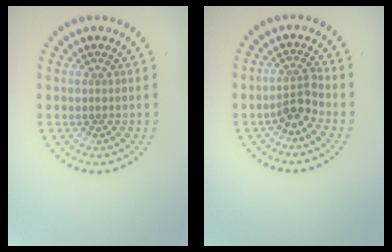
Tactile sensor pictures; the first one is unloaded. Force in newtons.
{"total": 2.4, "press": 1.8, "slide": 1.6}